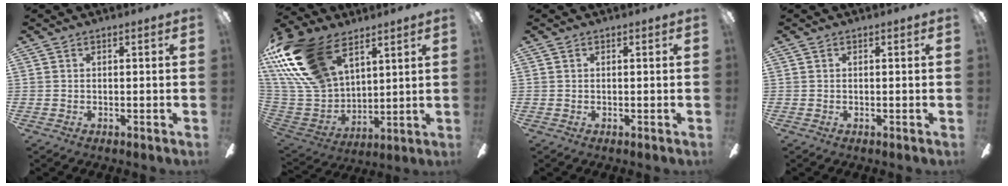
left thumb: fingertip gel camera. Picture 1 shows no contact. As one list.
[{"total": 25.5, "force": [14.2, 14.9, 15.1], "torque": [-0.344, -0.060, 0.259]}, {"total": 0.0}, {"total": 0.0}]